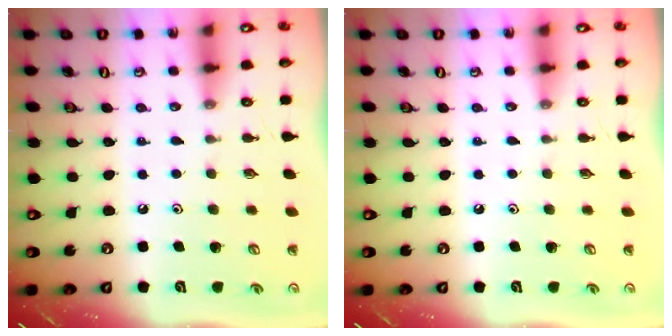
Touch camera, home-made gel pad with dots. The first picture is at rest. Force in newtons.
{"total": 0.0}